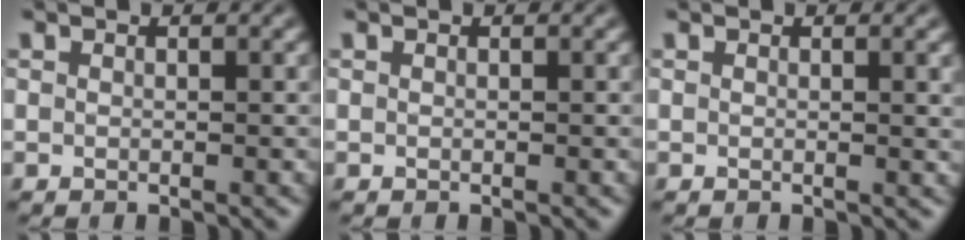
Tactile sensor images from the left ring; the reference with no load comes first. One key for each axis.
{"total": 0.0}
{"total": 1.4, "fx": 0.4, "fy": 0.4, "fz": 1.2, "tx": -0.010, "ty": 0.001, "tz": 0.003}